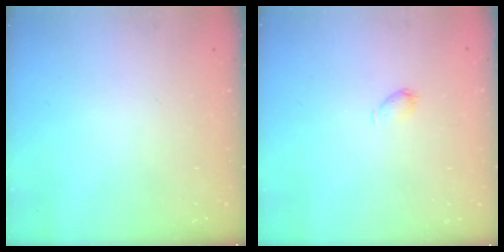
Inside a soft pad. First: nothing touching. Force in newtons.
{"total": 3.1, "press": 3.1, "slide": 0.5}